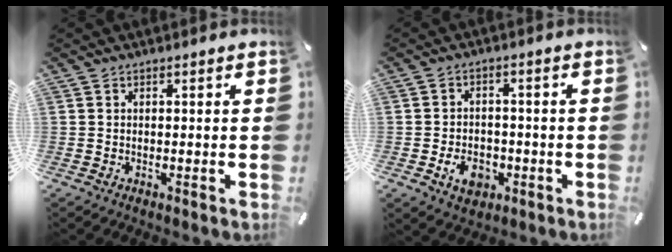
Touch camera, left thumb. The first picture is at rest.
{"total": 6.6, "force": [-2.5, 5.0, 3.6], "torque": [-0.068, 0.008, -0.045]}